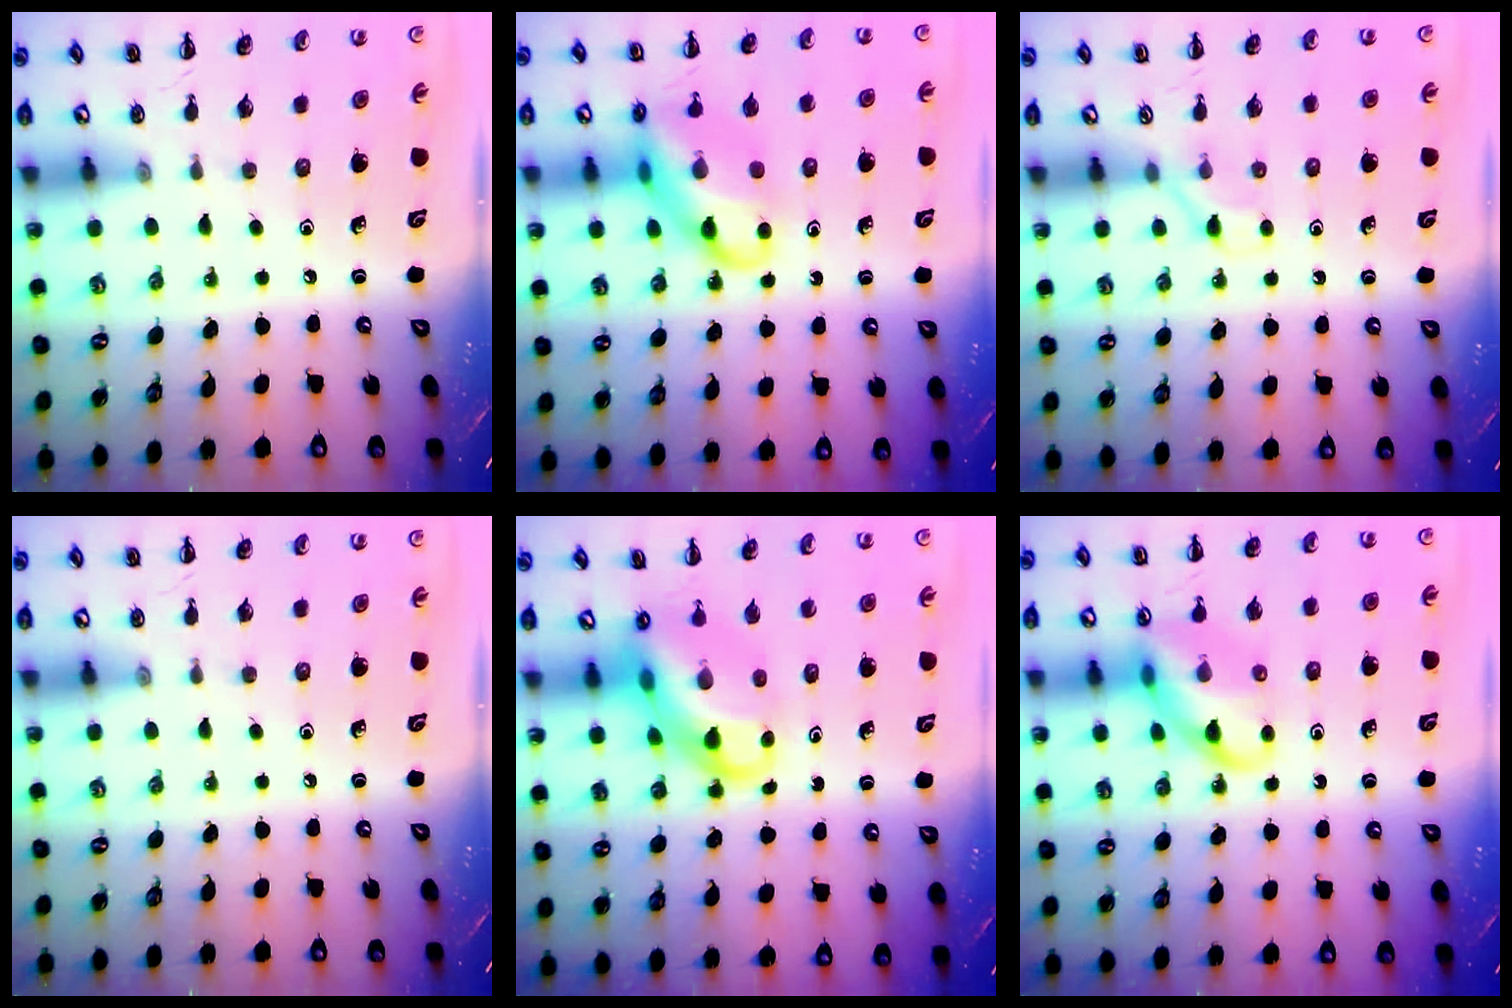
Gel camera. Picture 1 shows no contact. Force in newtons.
{"total": 15.7, "press": 15.5, "slide": 2.6}
{"total": 3.4, "press": 3.1, "slide": 1.3}
{"total": 0.0}
{"total": 10.0, "press": 9.6, "slide": 2.7}
{"total": 12.0, "press": 11.9, "slide": 1.6}